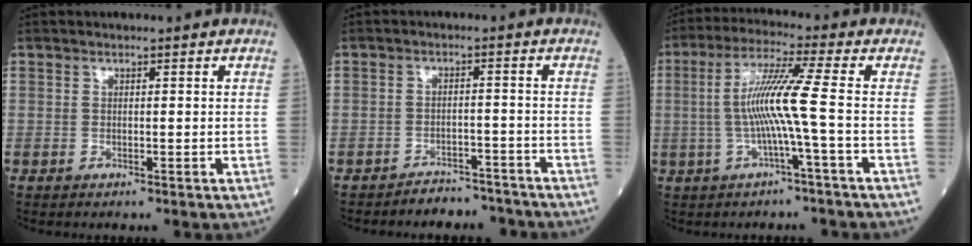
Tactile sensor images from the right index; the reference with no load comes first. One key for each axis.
{"total": 5.3, "fx": -5.0, "fy": 1.6, "fz": -0.3, "tx": 0.011, "ty": 0.008, "tz": -0.076}
{"total": 8.3, "fx": -1.0, "fy": -1.6, "fz": 8.1, "tx": -0.165, "ty": 0.013, "tz": -0.017}